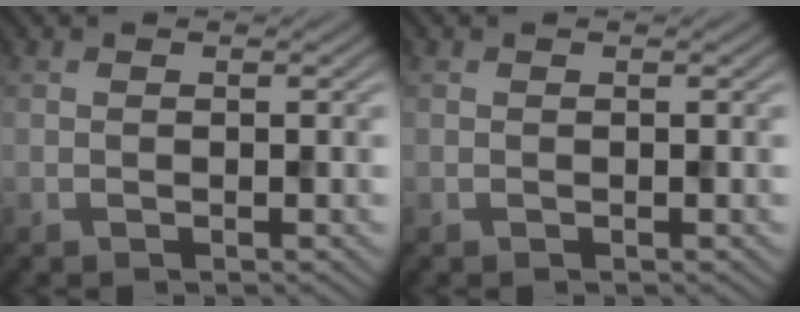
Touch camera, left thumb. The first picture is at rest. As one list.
[{"total": 0.0}]